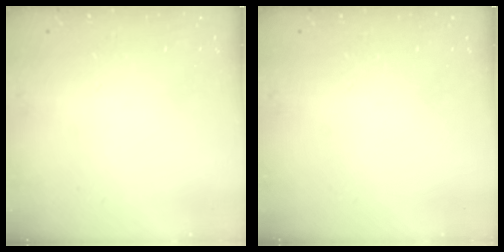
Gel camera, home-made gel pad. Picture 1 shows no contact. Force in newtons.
{"total": 0.0}